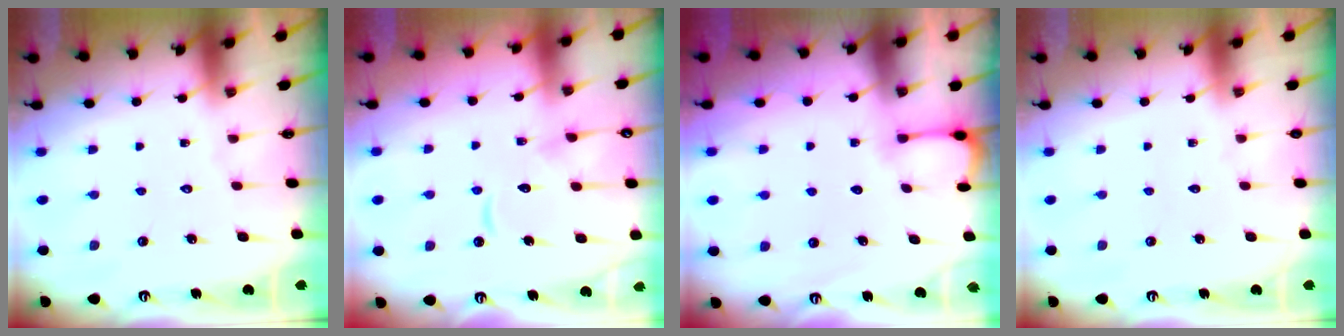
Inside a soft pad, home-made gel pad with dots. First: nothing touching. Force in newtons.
{"total": 11.2, "press": 11.1, "slide": 1.1}
{"total": 2.6, "press": 2.6, "slide": 0.3}
{"total": 0.0}